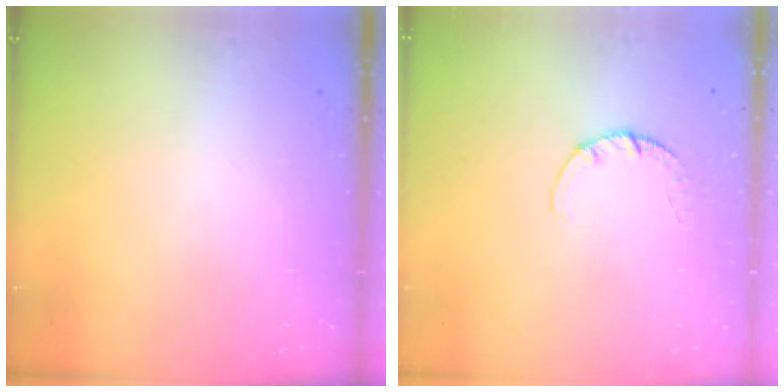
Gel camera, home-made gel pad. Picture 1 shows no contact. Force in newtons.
{"total": 2.7, "press": 2.7, "slide": 0.4}